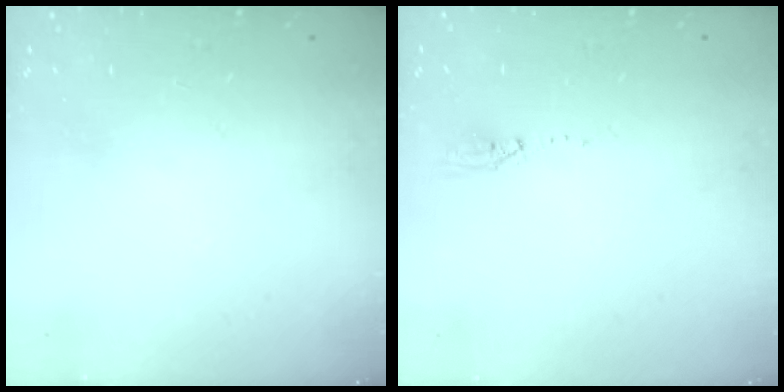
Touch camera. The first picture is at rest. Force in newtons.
{"total": 4.2, "press": 2.6, "slide": 3.3}